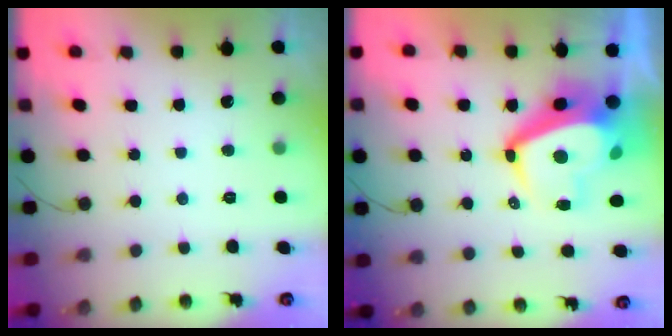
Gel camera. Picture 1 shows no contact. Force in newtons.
{"total": 12.1, "press": 12.0, "slide": 1.6}